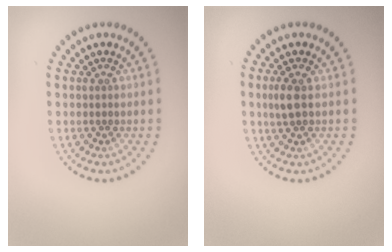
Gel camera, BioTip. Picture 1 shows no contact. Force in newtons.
{"total": 1.7, "press": 1.7, "slide": 0.4}